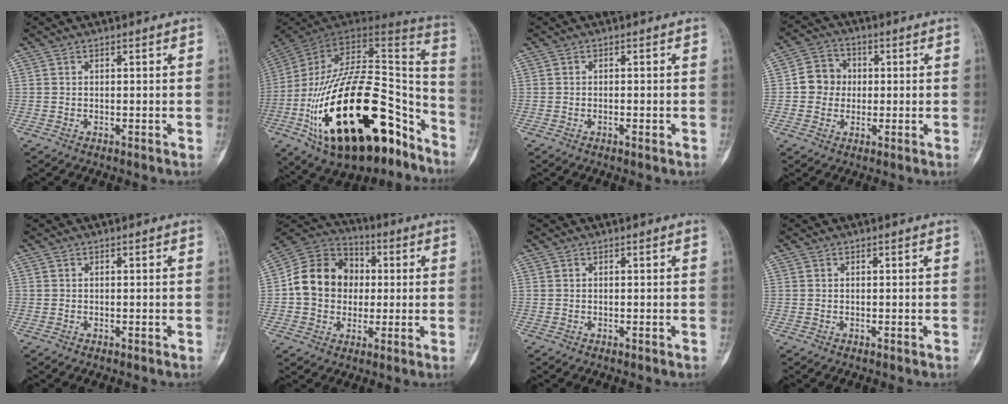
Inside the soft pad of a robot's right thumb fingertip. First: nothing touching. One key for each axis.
{"total": 37.2, "fx": -17.6, "fy": 17.5, "fz": 27.7, "tx": -0.448, "ty": 0.070, "tz": -0.277}
{"total": 1.1, "fx": -0.5, "fy": 0.4, "fz": 0.9, "tx": -0.019, "ty": 0.005, "tz": -0.006}
{"total": 6.4, "fx": 0.0, "fy": 5.9, "fz": 2.5, "tx": -0.015, "ty": 0.012, "tz": -0.010}
{"total": 0.0}
{"total": 14.5, "fx": 0.3, "fy": 12.4, "fz": 7.5, "tx": -0.100, "ty": 0.026, "tz": -0.003}
{"total": 0.0}
{"total": 0.0}